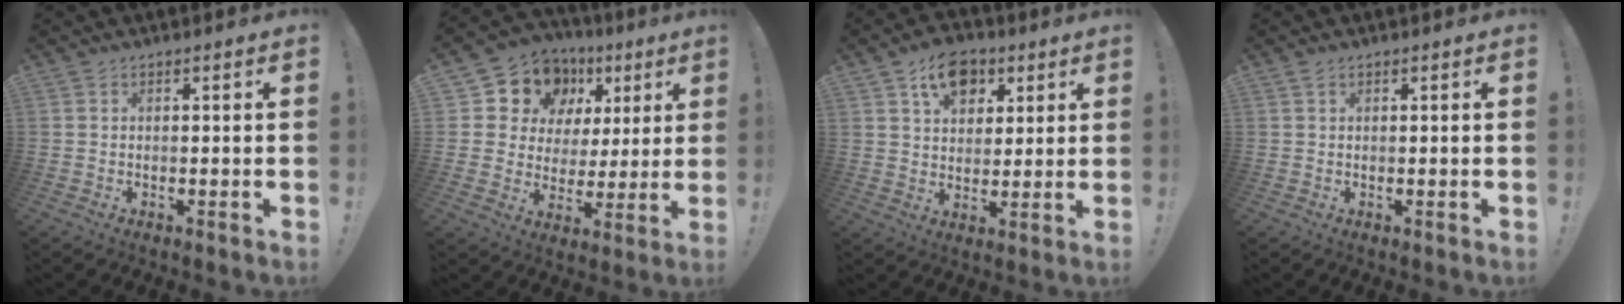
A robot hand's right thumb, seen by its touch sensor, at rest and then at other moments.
{"total": 12.6, "force": [6.7, 9.7, 4.2], "torque": [-0.072, -0.044, 0.135]}
{"total": 11.4, "force": [5.6, 8.4, 5.5], "torque": [-0.071, -0.018, 0.103]}
{"total": 0.7, "force": [0.5, 0.2, 0.4], "torque": [-0.013, 0.002, 0.010]}